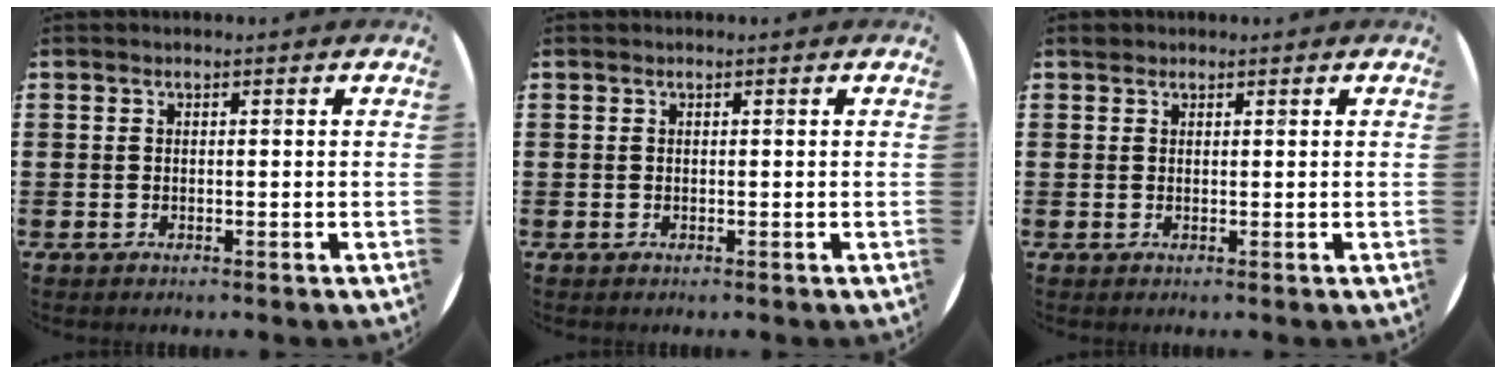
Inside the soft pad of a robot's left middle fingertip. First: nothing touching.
{"total": 0.0}
{"total": 0.7, "force": [0.6, 0.3, 0.0], "torque": [0.007, -0.001, 0.010]}